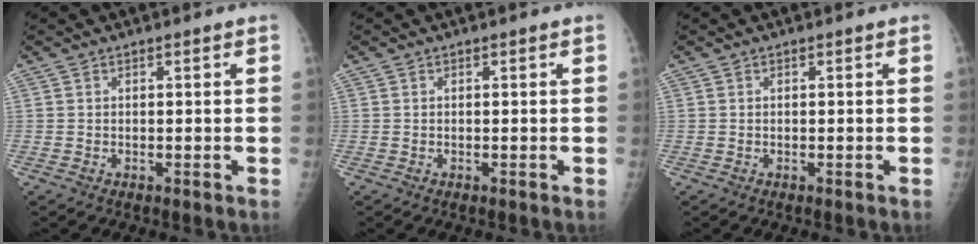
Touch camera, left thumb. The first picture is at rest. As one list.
[{"total": 0.0}, {"total": 0.0}]